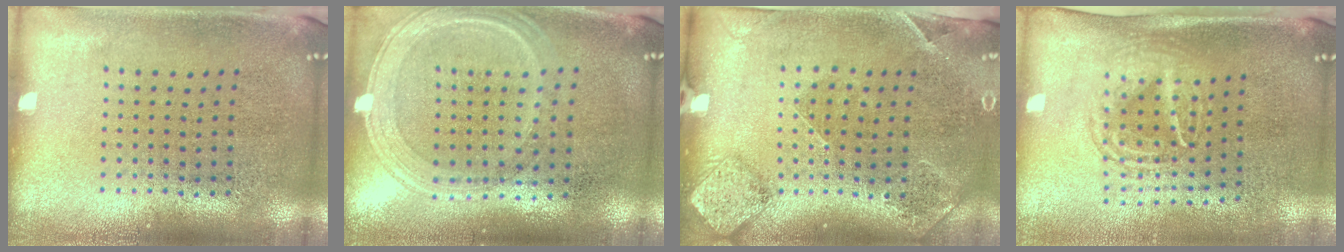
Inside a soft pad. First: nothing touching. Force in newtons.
{"total": 1.2, "press": 1.1, "slide": 0.5}
{"total": 1.6, "press": 1.5, "slide": 0.5}
{"total": 1.6, "press": 1.3, "slide": 1.0}